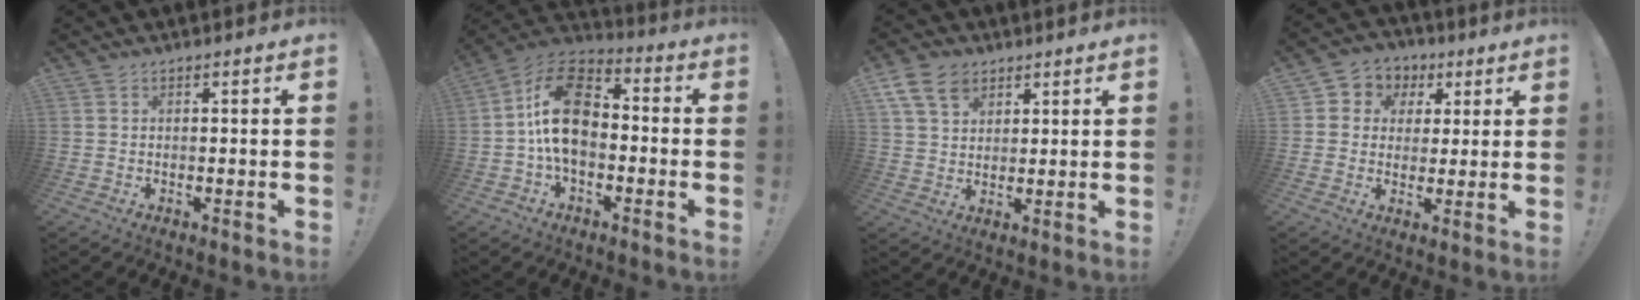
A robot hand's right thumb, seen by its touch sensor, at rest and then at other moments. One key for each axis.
{"total": 17.2, "fx": -0.2, "fy": 11.2, "fz": 13.0, "tx": -0.231, "ty": 0.024, "tz": -0.002}
{"total": 9.9, "fx": 5.3, "fy": 6.8, "fz": 4.8, "tx": -0.078, "ty": -0.016, "tz": 0.105}
{"total": 6.6, "fx": 0.7, "fy": 6.3, "fz": 1.7, "tx": -0.016, "ty": -0.002, "tz": 0.018}